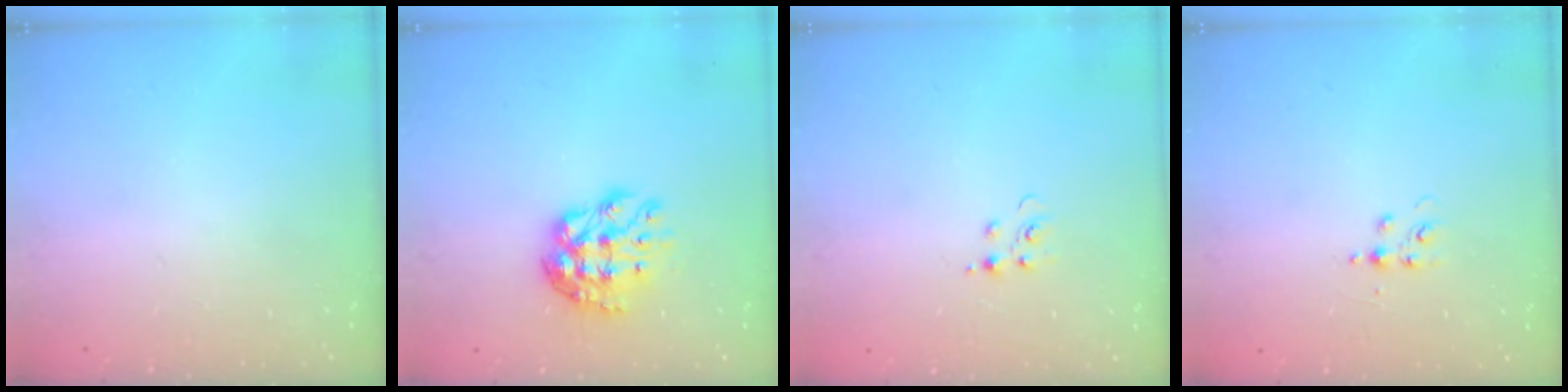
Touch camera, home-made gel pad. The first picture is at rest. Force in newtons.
{"total": 10.5, "press": 10.4, "slide": 0.8}
{"total": 4.7, "press": 4.7, "slide": 0.5}
{"total": 3.7, "press": 3.6, "slide": 0.5}